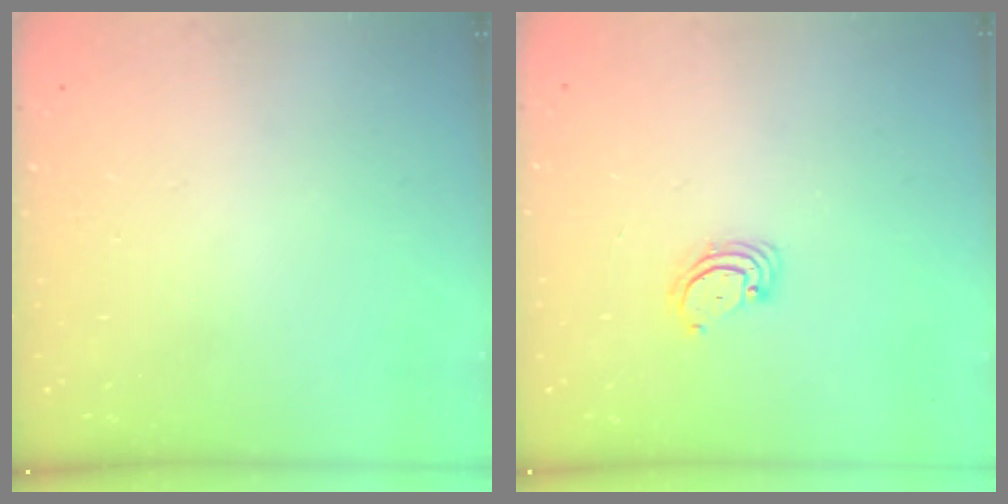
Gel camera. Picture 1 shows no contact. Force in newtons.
{"total": 3.8, "press": 3.8, "slide": 0.4}